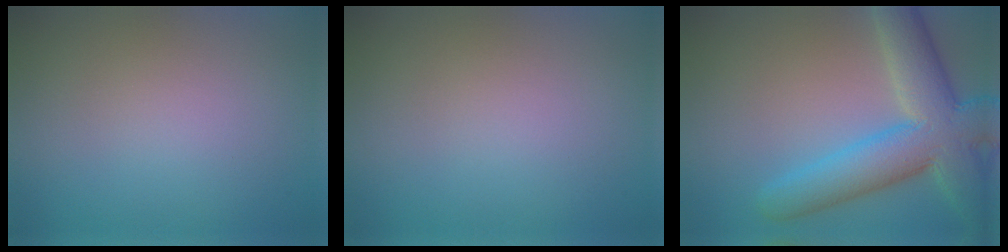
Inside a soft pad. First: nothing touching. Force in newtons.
{"total": 0.0}
{"total": 9.0, "press": 9.0, "slide": 0.4}